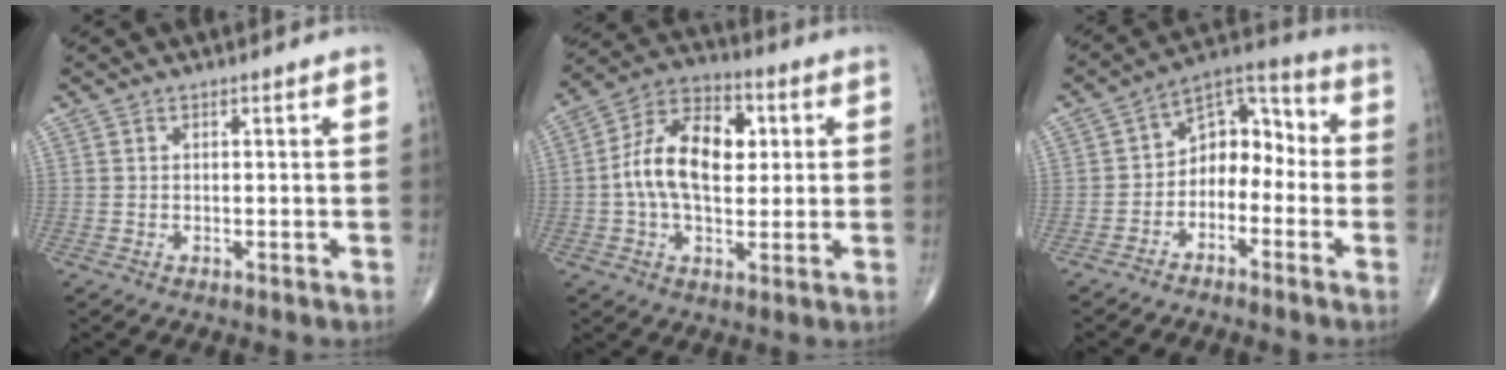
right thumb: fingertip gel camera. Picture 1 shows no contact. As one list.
[{"total": 14.9, "force": [1.4, 9.1, 11.8], "torque": [-0.187, 0.023, 0.013]}, {"total": 9.6, "force": [-2.5, 6.8, 6.3], "torque": [-0.062, 0.059, -0.059]}]